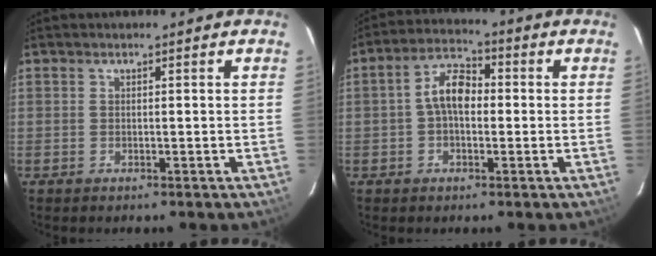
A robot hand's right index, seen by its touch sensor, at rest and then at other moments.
{"total": 6.7, "force": [-0.2, 3.9, 5.4], "torque": [-0.102, 0.023, -0.007]}